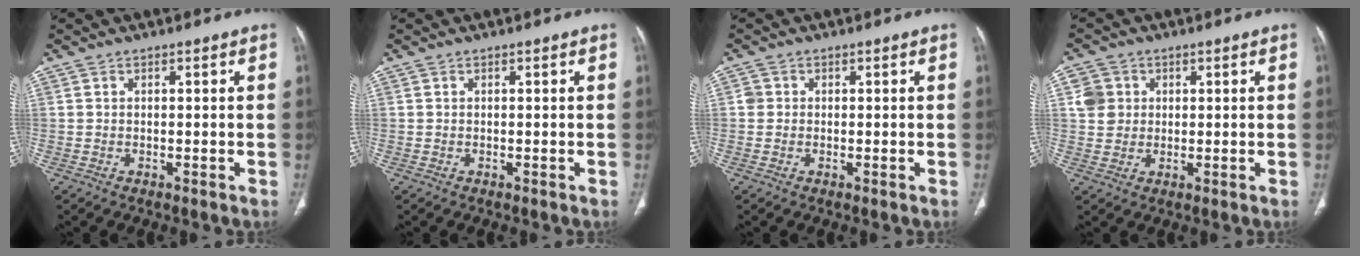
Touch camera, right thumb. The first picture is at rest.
{"total": 0.0}
{"total": 1.4, "force": [0.1, 1.3, 0.4], "torque": [0.001, 0.004, 0.000]}
{"total": 4.9, "force": [1.2, 4.6, 1.3], "torque": [-0.001, 0.005, 0.022]}